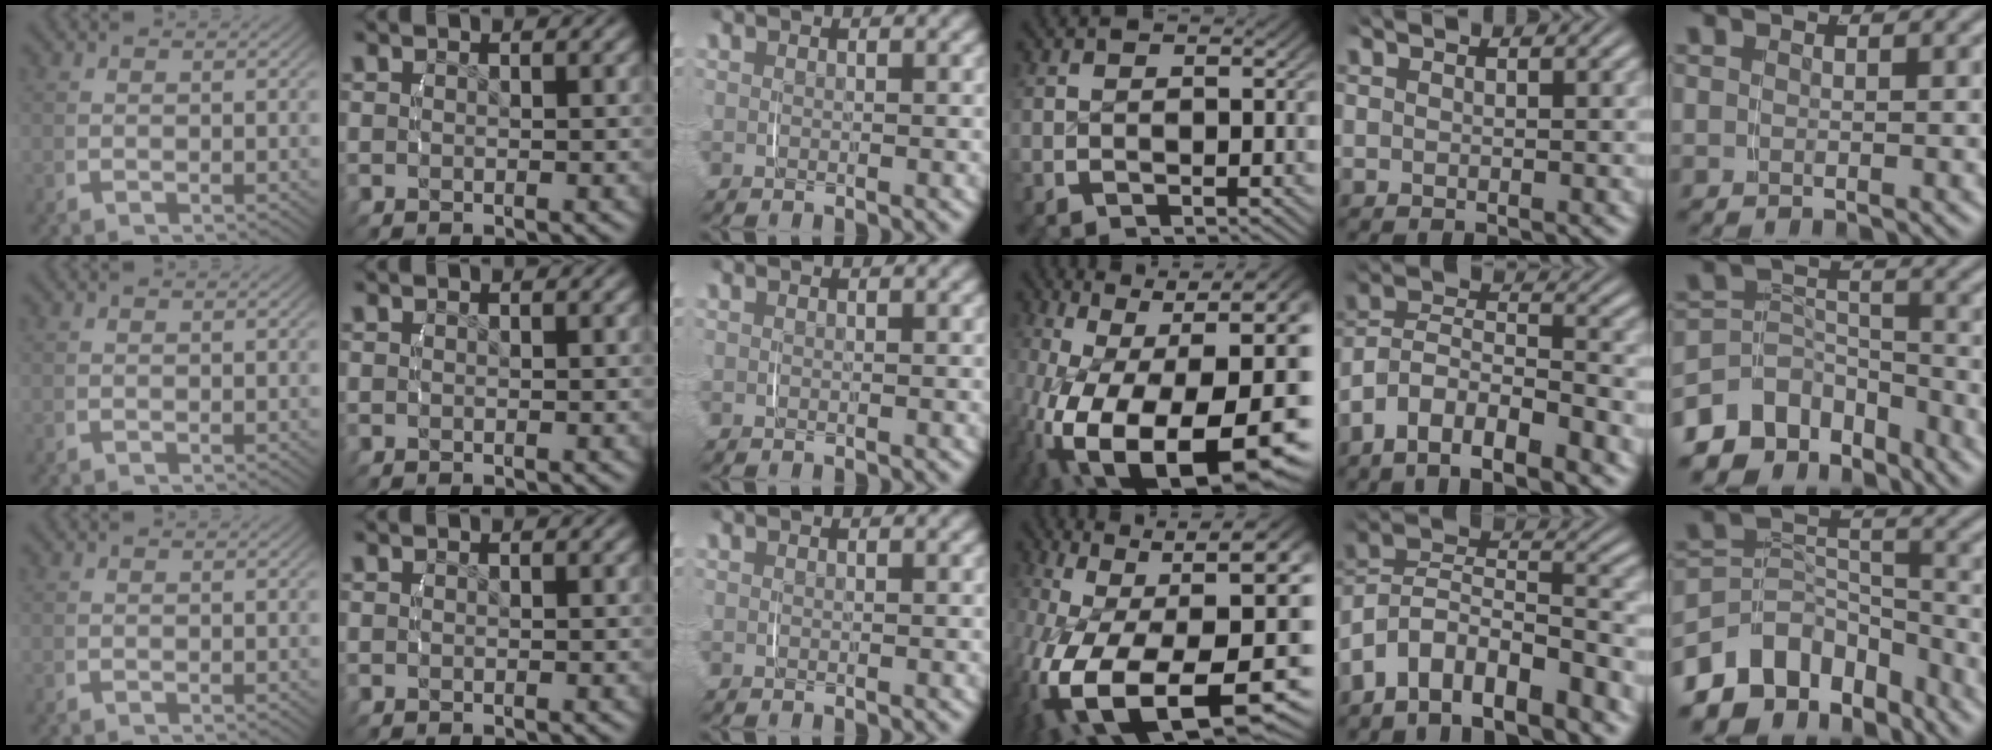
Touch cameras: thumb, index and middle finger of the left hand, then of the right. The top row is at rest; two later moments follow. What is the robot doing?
{"motion": "lift_and_place", "object": "backpack"}